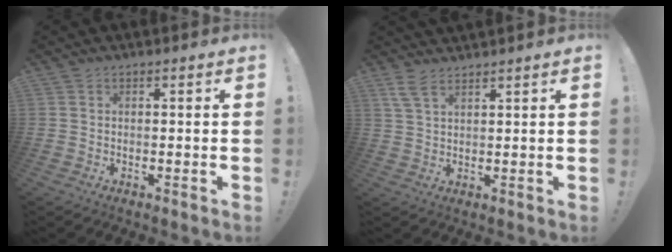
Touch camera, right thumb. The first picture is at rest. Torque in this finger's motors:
{"motor_torque": [-0.25, 0.26, -0.23, 0.27, 0.02]}